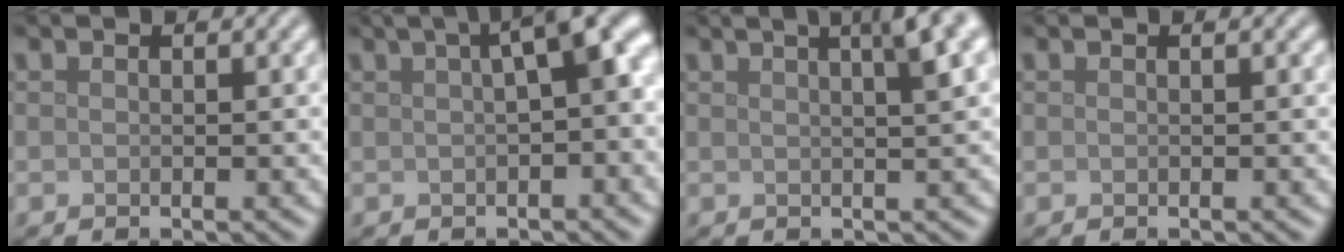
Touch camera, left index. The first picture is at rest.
{"total": 7.1, "force": [1.7, 2.1, 6.6], "torque": [-0.069, 0.023, 0.024]}
{"total": 6.5, "force": [3.0, 2.1, 5.4], "torque": [-0.036, 0.040, 0.015]}
{"total": 0.0}